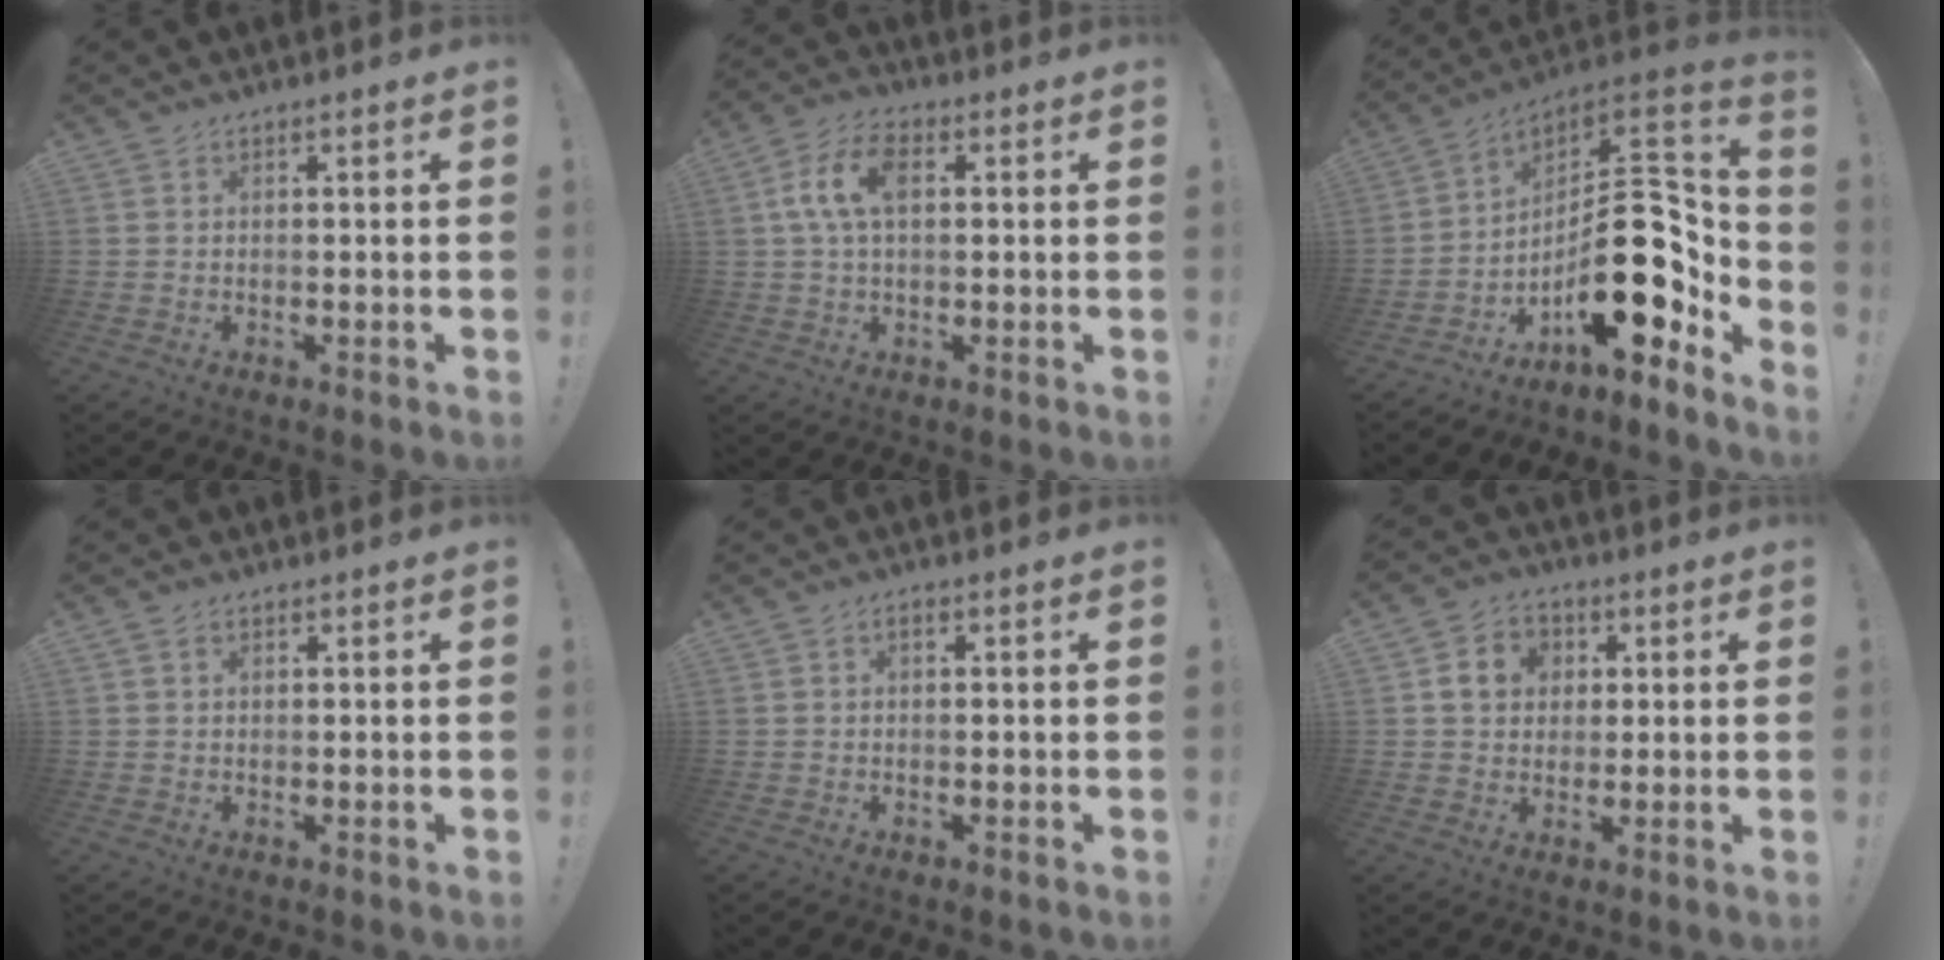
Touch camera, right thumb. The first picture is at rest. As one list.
[{"total": 10.0, "force": [2.2, 5.7, 7.9], "torque": [-0.151, 0.008, 0.042]}, {"total": 21.8, "force": [-4.2, 10.6, 18.7], "torque": [-0.268, 0.006, -0.062]}, {"total": 1.1, "force": [0.6, 0.7, 0.5], "torque": [-0.002, -0.002, 0.010]}, {"total": 0.8, "force": [-0.1, 0.3, 0.7], "torque": [-0.014, 0.003, -0.002]}, {"total": 8.7, "force": [2.3, 7.6, 3.5], "torque": [-0.054, 0.002, 0.048]}]